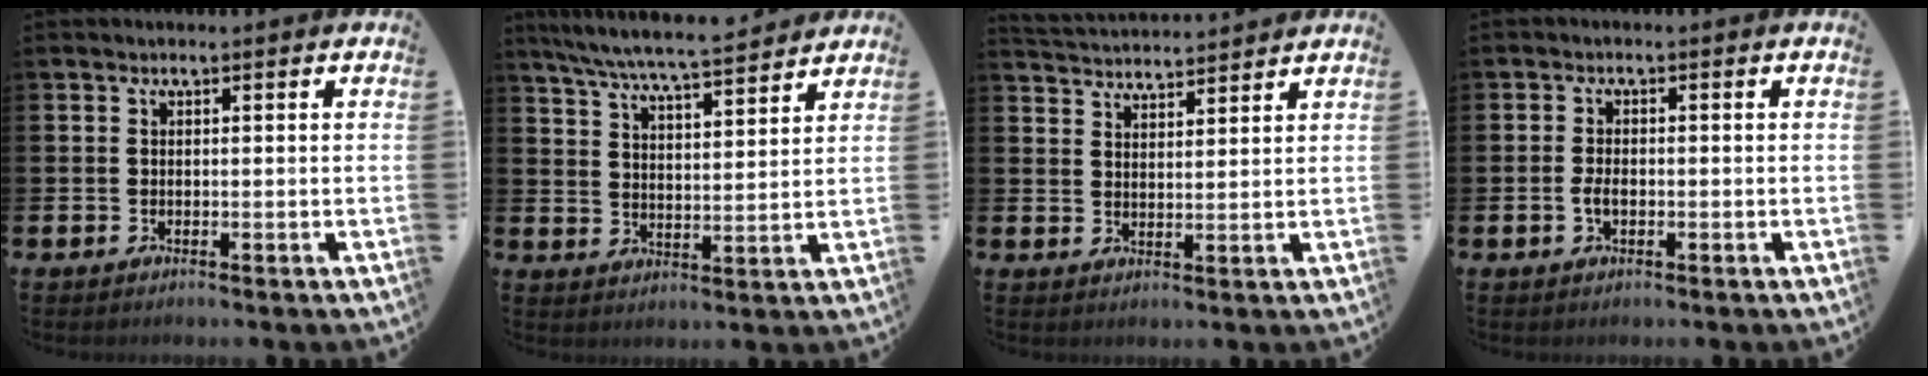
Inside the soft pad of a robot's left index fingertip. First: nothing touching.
{"total": 7.4, "force": [7.0, 0.2, 2.3], "torque": [-0.069, -0.044, 0.125]}
{"total": 3.9, "force": [3.9, 0.1, -0.3], "torque": [-0.012, -0.024, 0.072]}
{"total": 1.9, "force": [-0.5, 1.1, 1.5], "torque": [-0.026, 0.002, -0.011]}